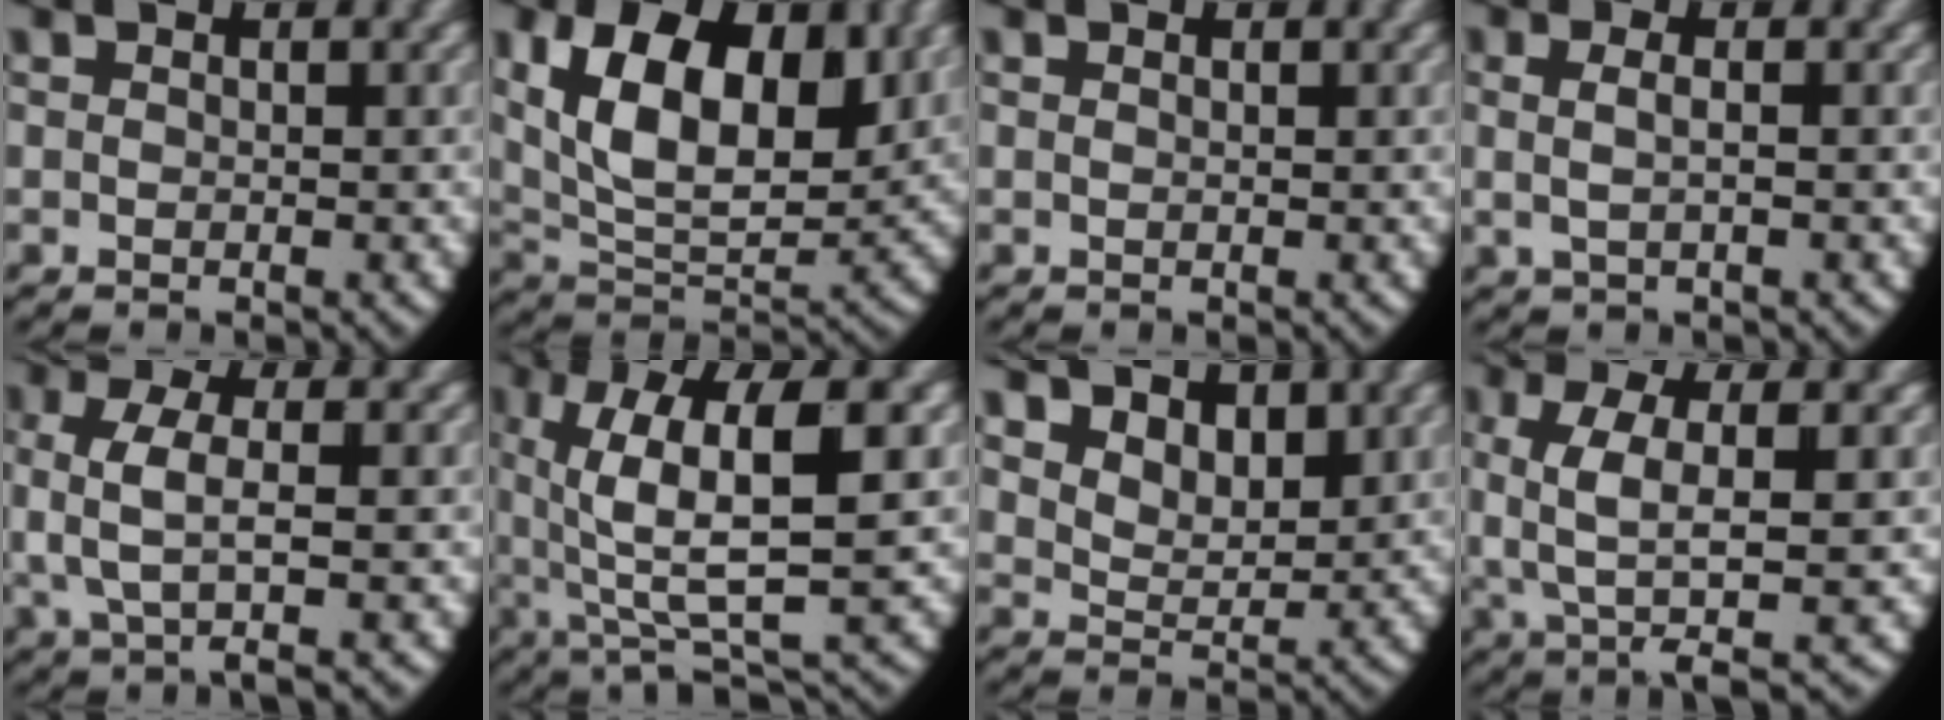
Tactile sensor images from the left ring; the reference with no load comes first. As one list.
[{"total": 13.8, "force": [3.6, 9.4, 9.5], "torque": [-0.190, -0.036, 0.066]}, {"total": 0.0}, {"total": 1.9, "force": [0.1, 0.7, 1.7], "torque": [-0.049, -0.006, 0.009]}, {"total": 5.2, "force": [0.6, 2.2, 4.7], "torque": [-0.104, -0.007, 0.018]}, {"total": 9.3, "force": [1.3, 3.9, 8.3], "torque": [-0.140, -0.004, 0.021]}, {"total": 5.5, "force": [2.9, 3.9, 2.6], "torque": [-0.068, -0.020, 0.050]}, {"total": 6.3, "force": [0.2, 2.5, 5.8], "torque": [-0.110, -0.011, 0.012]}]